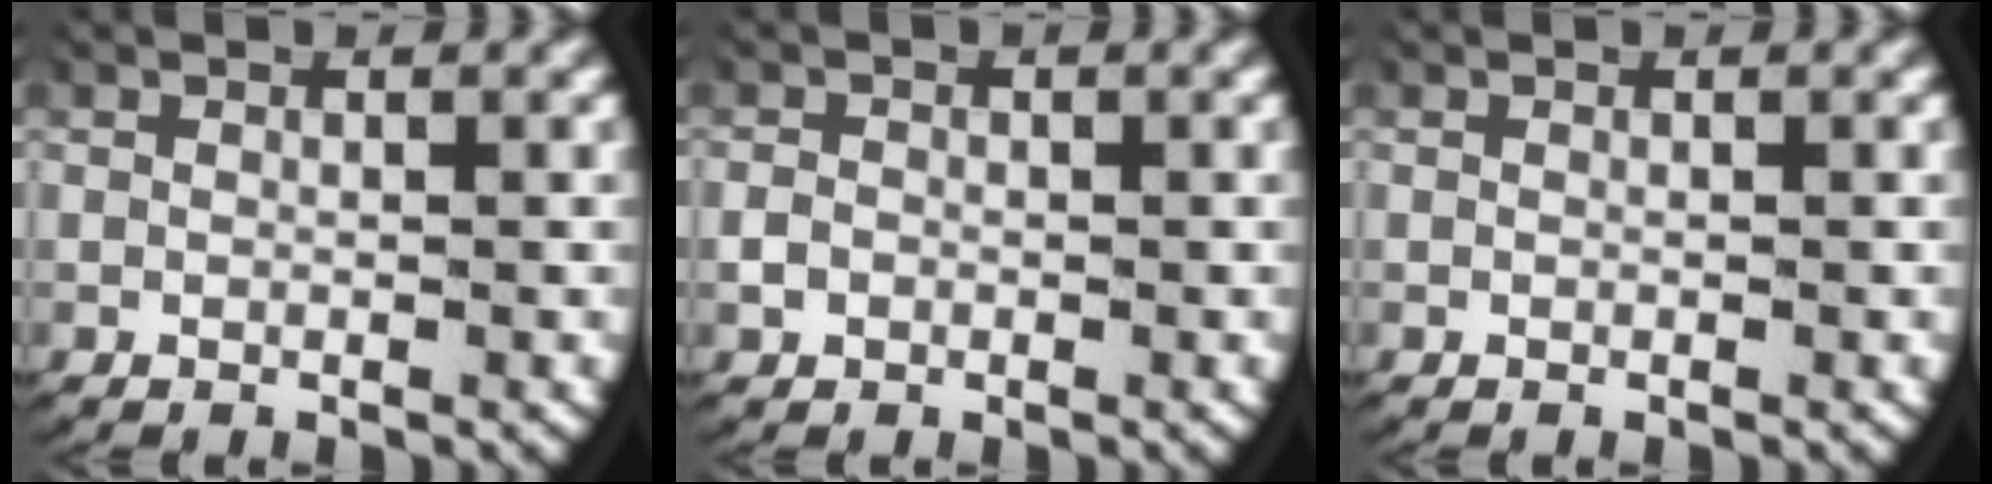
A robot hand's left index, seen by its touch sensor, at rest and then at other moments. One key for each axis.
{"total": 1.3, "fx": -0.5, "fy": 1.1, "fz": 0.5, "tx": -0.022, "ty": -0.005, "tz": -0.006}
{"total": 0.0}